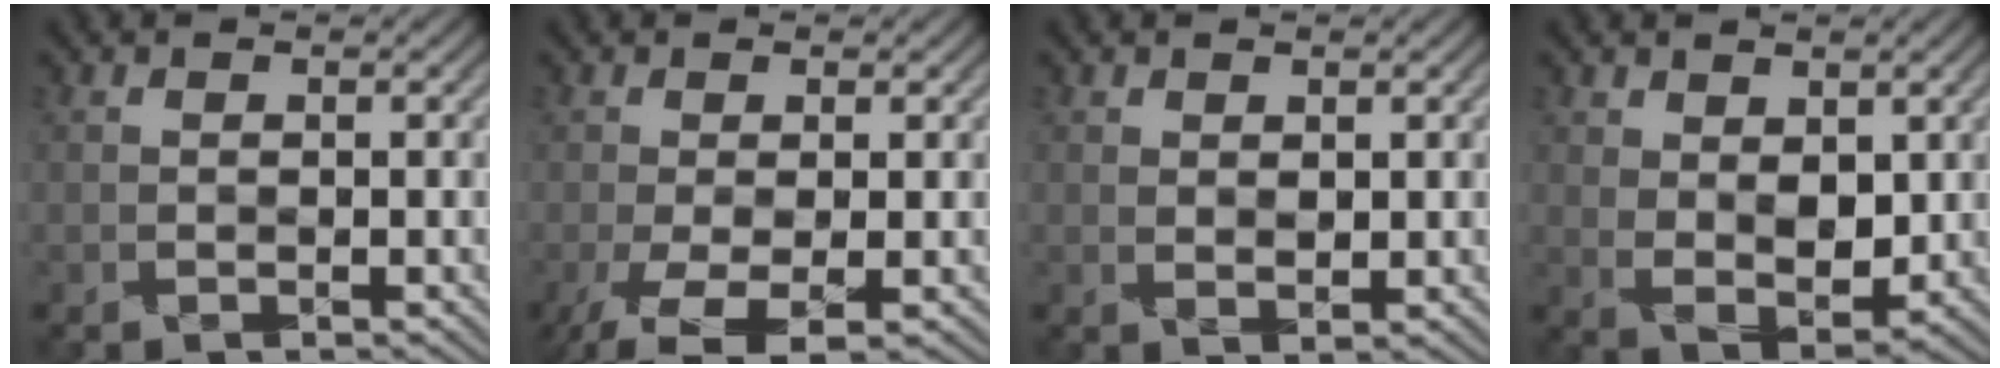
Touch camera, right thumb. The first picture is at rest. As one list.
[{"total": 5.2, "force": [-2.7, 1.3, 4.3], "torque": [-0.094, -0.007, -0.050]}, {"total": 1.4, "force": [0.8, 0.6, 1.0], "torque": [-0.020, -0.002, 0.014]}, {"total": 5.0, "force": [1.7, 3.0, 3.6], "torque": [-0.078, -0.010, 0.032]}]